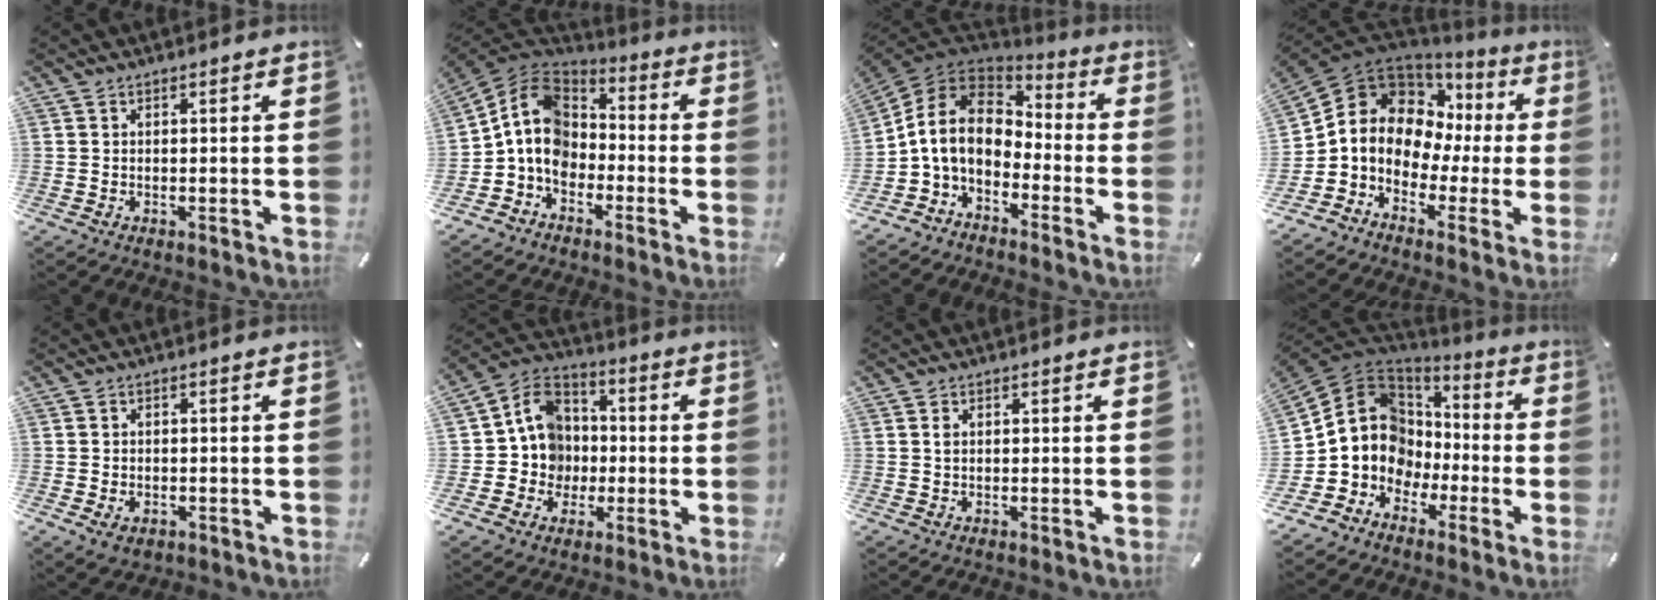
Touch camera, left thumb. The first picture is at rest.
{"total": 11.6, "force": [-2.9, 9.5, 6.1], "torque": [-0.152, 0.016, -0.055]}
{"total": 11.4, "force": [-1.8, 8.7, 7.1], "torque": [-0.180, 0.014, -0.040]}
{"total": 11.0, "force": [0.4, 10.0, 4.5], "torque": [-0.110, -0.026, 0.005]}
{"total": 2.7, "force": [-1.1, 2.0, 1.4], "torque": [-0.031, 0.003, -0.022]}
{"total": 10.5, "force": [-1.4, 10.1, 2.3], "torque": [-0.059, 0.009, -0.023]}
{"total": 0.8, "force": [0.2, 0.4, 0.6], "torque": [-0.014, 0.001, 0.003]}
{"total": 12.5, "force": [-1.5, 11.8, 3.6], "torque": [-0.092, -0.014, -0.019]}